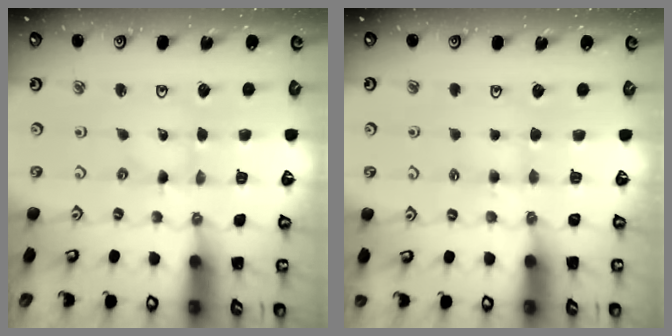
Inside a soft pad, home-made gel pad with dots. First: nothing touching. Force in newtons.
{"total": 4.3, "press": 4.2, "slide": 0.6}